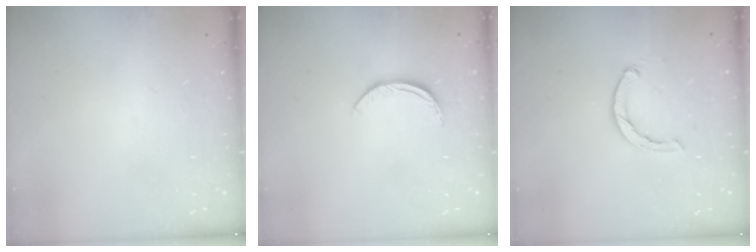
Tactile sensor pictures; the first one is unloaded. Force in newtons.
{"total": 7.2, "press": 7.1, "slide": 0.8}
{"total": 1.9, "press": 1.9, "slide": 0.3}